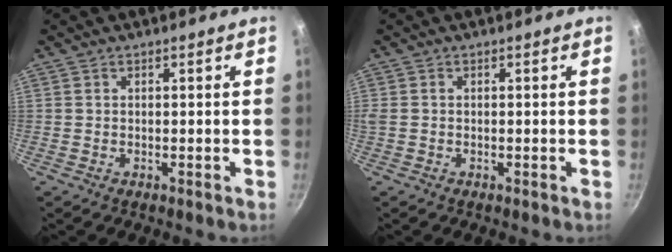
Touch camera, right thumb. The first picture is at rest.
{"total": 0.6, "force": [0.0, 0.5, 0.4], "torque": [-0.008, 0.003, 0.000]}